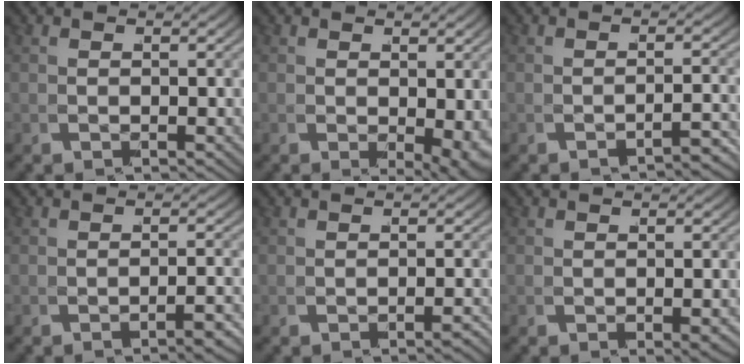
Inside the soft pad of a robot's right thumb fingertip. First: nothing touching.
{"total": 1.9, "force": [-0.1, 0.6, 1.8], "torque": [-0.029, -0.012, 0.009]}
{"total": 2.6, "force": [-2.2, -1.2, -0.4], "torque": [-0.012, 0.002, -0.036]}
{"total": 1.9, "force": [-1.6, -0.9, 0.4], "torque": [-0.018, -0.001, -0.027]}
{"total": 1.0, "force": [-0.8, -0.6, 0.1], "torque": [-0.011, -0.005, -0.011]}
{"total": 0.8, "force": [-0.5, -0.2, 0.6], "torque": [-0.008, -0.002, -0.005]}